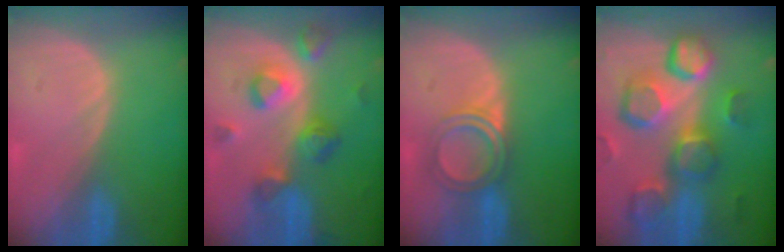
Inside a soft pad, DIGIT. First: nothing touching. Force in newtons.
{"total": 7.9, "press": 7.7, "slide": 2.0}
{"total": 4.8, "press": 4.6, "slide": 1.4}
{"total": 13.2, "press": 11.5, "slide": 6.5}